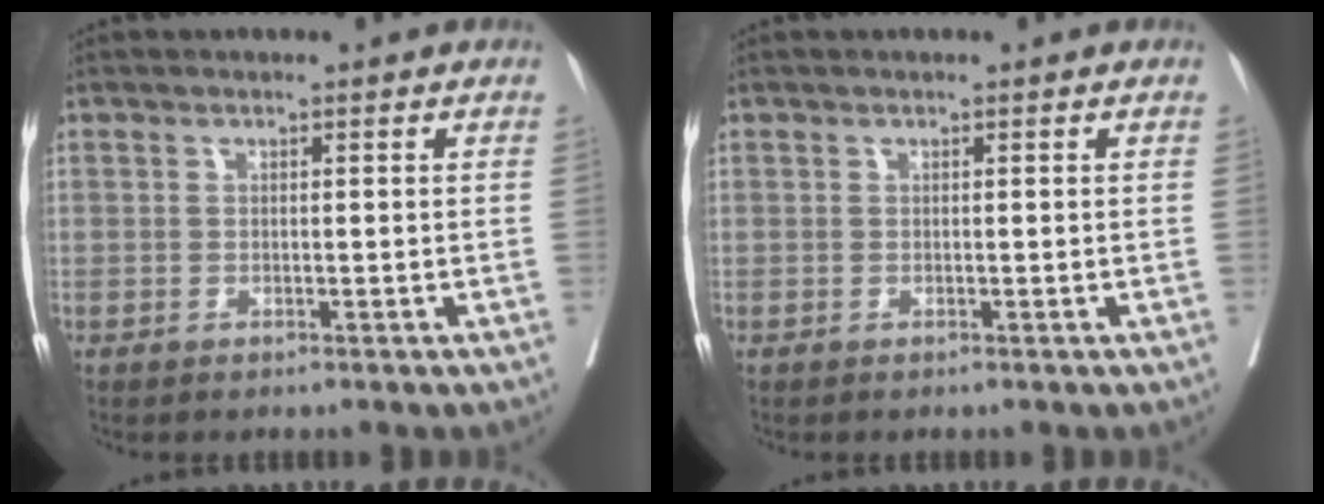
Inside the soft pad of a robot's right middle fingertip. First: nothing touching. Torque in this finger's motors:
{"motor_torque": [0.23, -0.28, 0.03, 0.00]}